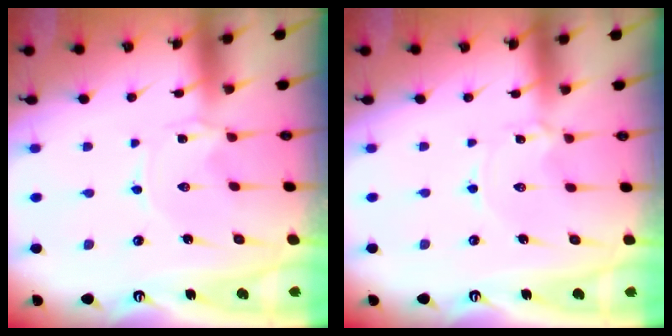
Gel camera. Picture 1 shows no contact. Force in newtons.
{"total": 0.9, "press": 0.9, "slide": 0.1}